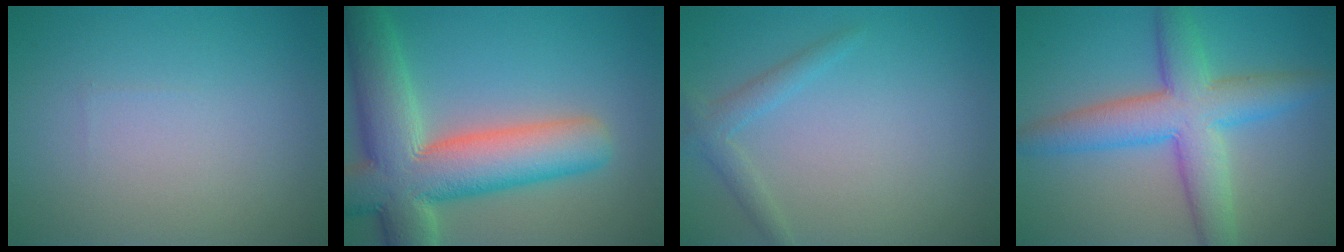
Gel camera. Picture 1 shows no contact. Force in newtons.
{"total": 11.8, "press": 11.8, "slide": 0.9}
{"total": 1.7, "press": 1.7, "slide": 0.1}
{"total": 6.1, "press": 6.1, "slide": 0.4}